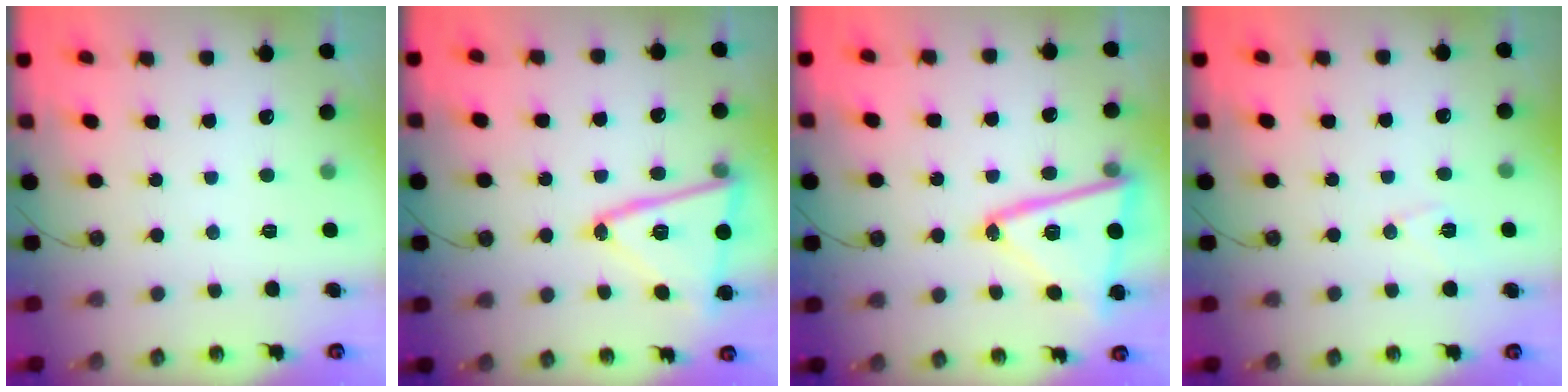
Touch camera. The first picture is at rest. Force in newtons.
{"total": 17.3, "press": 17.2, "slide": 1.0}
{"total": 19.7, "press": 19.7, "slide": 1.4}
{"total": 6.6, "press": 5.5, "slide": 3.6}